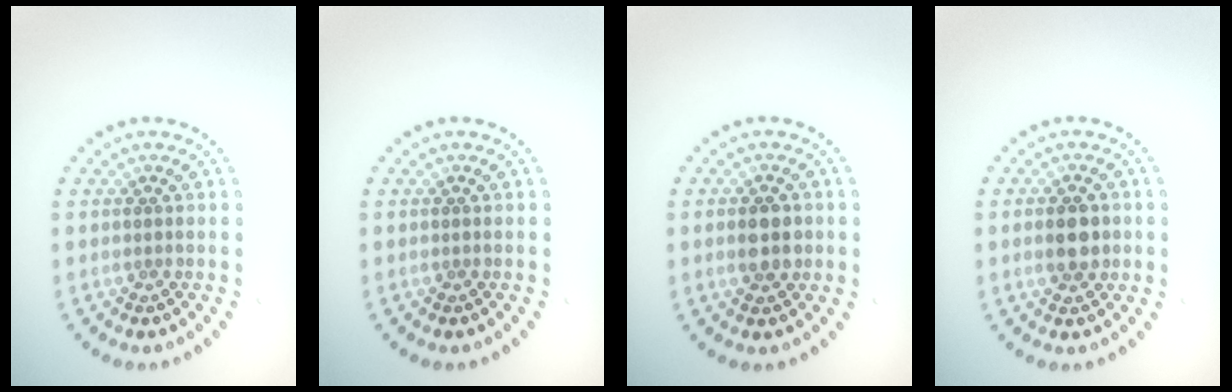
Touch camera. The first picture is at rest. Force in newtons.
{"total": 0.0}
{"total": 3.1, "press": 3.1, "slide": 0.1}
{"total": 3.0, "press": 3.0, "slide": 0.1}